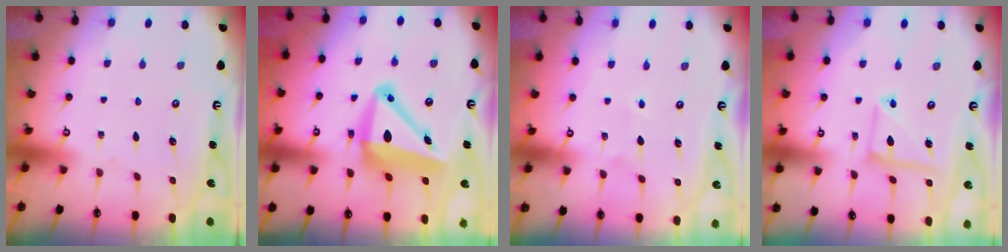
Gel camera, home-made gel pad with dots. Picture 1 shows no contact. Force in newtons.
{"total": 12.7, "press": 12.4, "slide": 2.8}
{"total": 2.2, "press": 2.0, "slide": 0.8}
{"total": 9.0, "press": 9.0, "slide": 0.8}